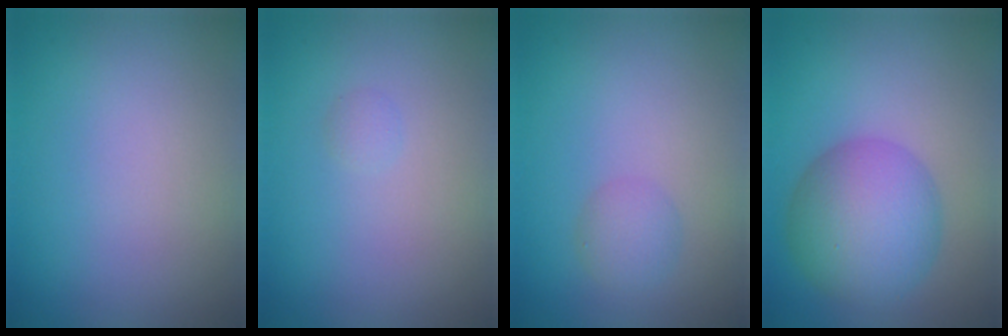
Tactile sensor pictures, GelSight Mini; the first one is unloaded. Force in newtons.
{"total": 0.6, "press": 0.6, "slide": 0.1}
{"total": 1.9, "press": 1.9, "slide": 0.1}
{"total": 7.6, "press": 7.6, "slide": 0.1}